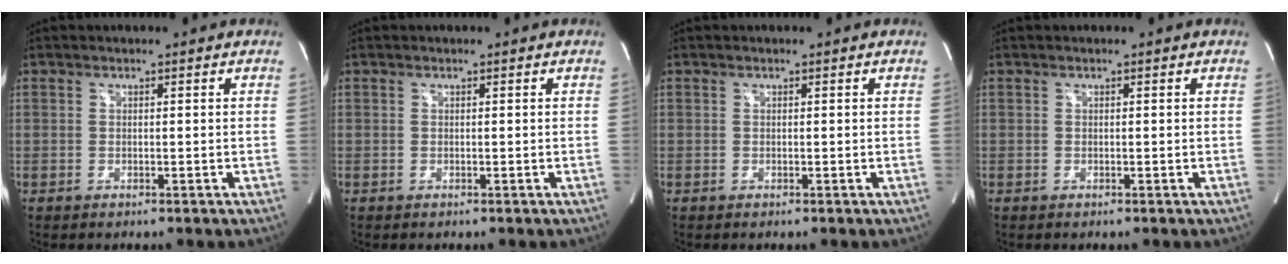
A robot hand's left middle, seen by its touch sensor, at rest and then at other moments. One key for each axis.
{"total": 0.0}
{"total": 0.0}
{"total": 0.0}